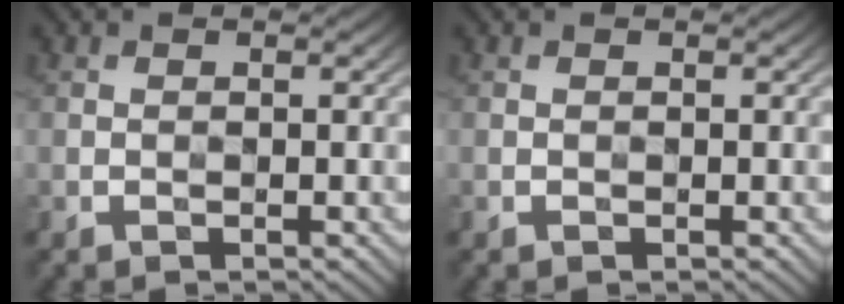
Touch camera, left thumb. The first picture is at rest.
{"total": 0.0}